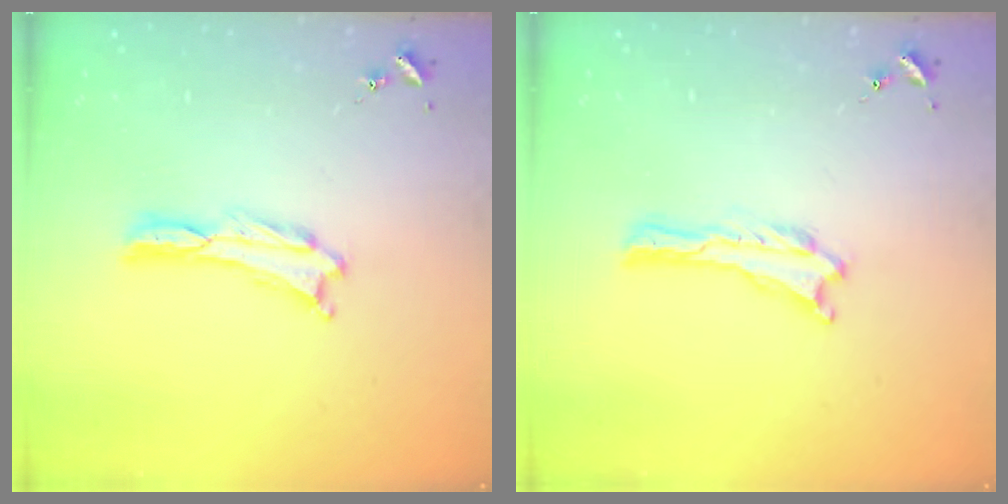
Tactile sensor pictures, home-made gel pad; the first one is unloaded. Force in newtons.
{"total": 0.0}